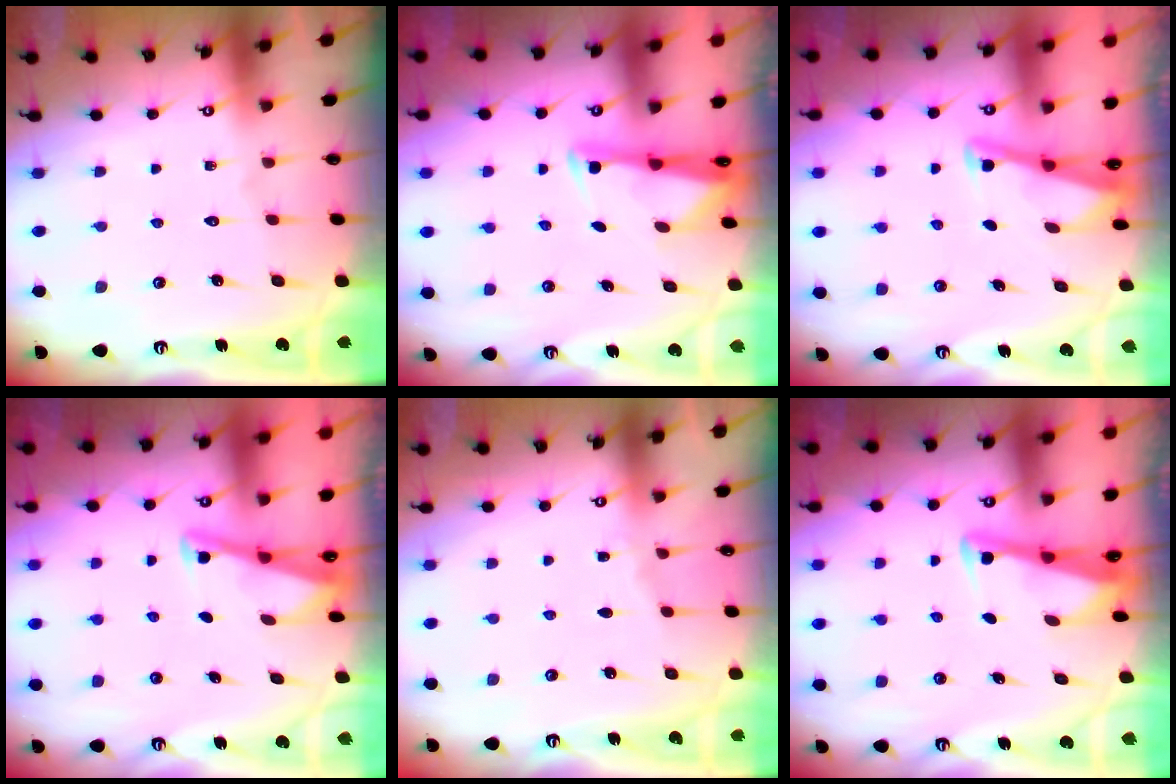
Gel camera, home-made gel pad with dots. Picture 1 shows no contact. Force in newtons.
{"total": 2.6, "press": 2.5, "slide": 0.4}
{"total": 3.0, "press": 3.0, "slide": 0.3}
{"total": 2.9, "press": 2.9, "slide": 0.3}
{"total": 2.8, "press": 2.7, "slide": 0.3}
{"total": 3.0, "press": 3.0, "slide": 0.3}